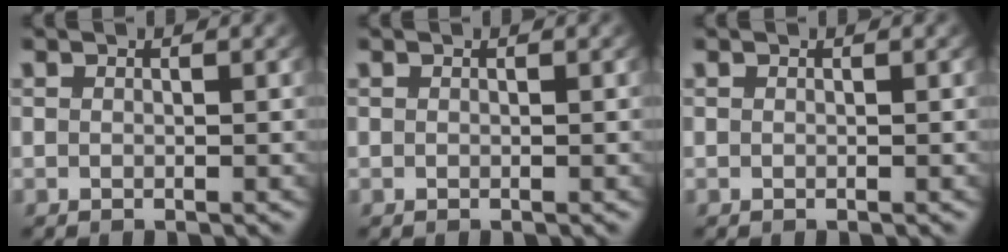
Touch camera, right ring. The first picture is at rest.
{"total": 0.0}
{"total": 0.6, "force": [-0.1, -0.5, -0.3], "torque": [0.005, -0.012, 0.008]}